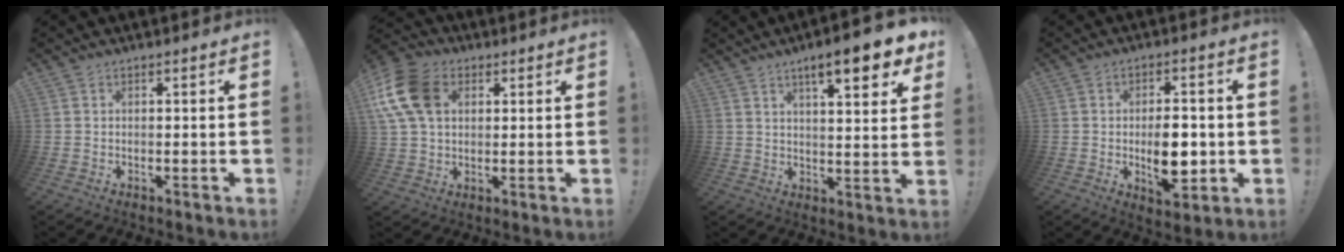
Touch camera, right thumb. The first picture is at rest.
{"total": 15.9, "force": [4.6, 11.6, 9.8], "torque": [-0.189, -0.006, 0.093]}
{"total": 11.3, "force": [6.5, 2.1, 8.9], "torque": [-0.122, -0.036, 0.099]}
{"total": 11.0, "force": [-1.5, 5.5, 9.4], "torque": [-0.146, -0.004, -0.026]}